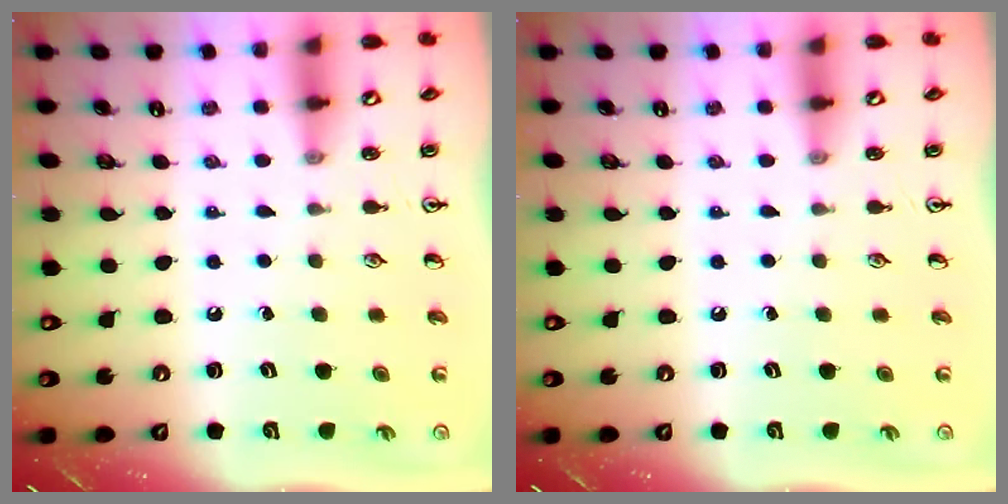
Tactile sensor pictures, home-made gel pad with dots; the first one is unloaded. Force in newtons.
{"total": 0.0}